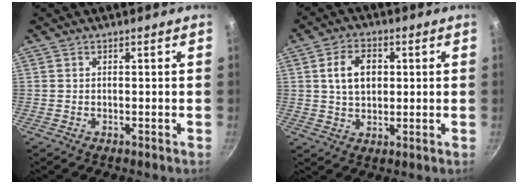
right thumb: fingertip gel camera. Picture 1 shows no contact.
{"total": 8.1, "force": [1.5, 5.5, 5.8], "torque": [-0.083, 0.004, 0.025]}